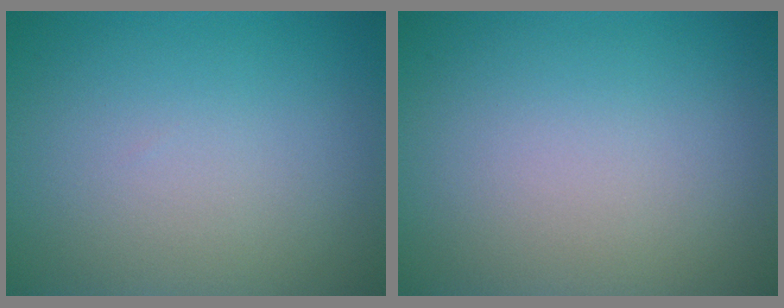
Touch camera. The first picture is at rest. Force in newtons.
{"total": 0.0}